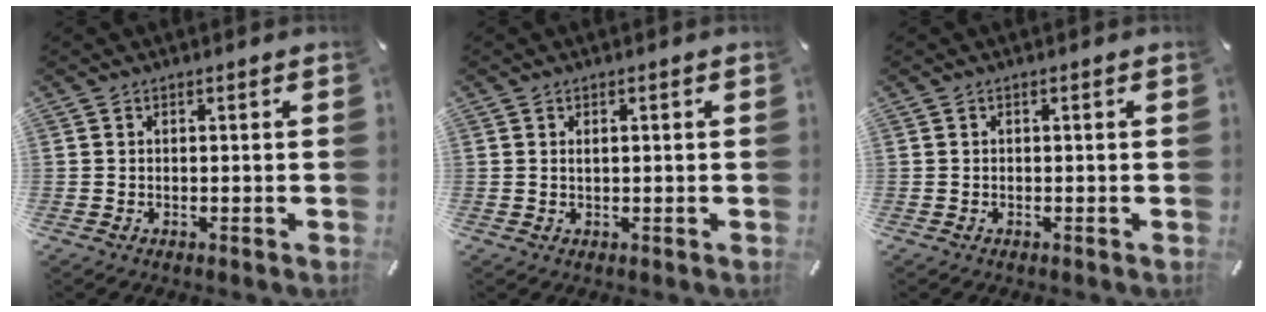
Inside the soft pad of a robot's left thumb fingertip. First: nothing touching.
{"total": 1.2, "force": [0.3, 0.5, 1.0], "torque": [-0.021, 0.003, 0.004]}
{"total": 0.0}